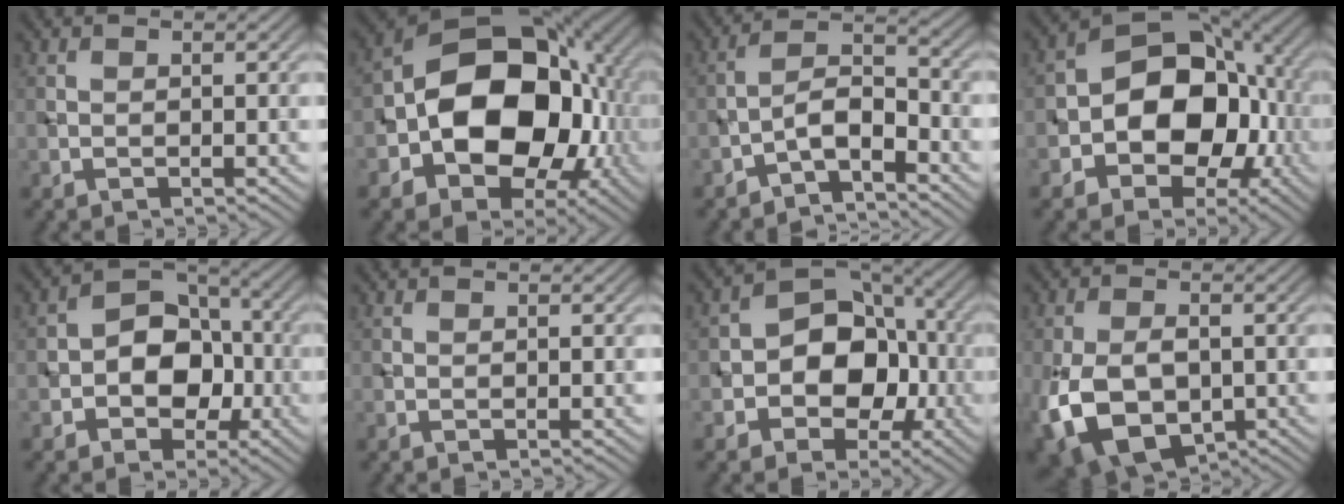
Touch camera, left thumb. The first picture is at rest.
{"total": 16.5, "force": [-2.2, 11.8, 11.4], "torque": [-0.159, -0.007, -0.049]}
{"total": 5.1, "force": [-3.5, 1.7, 3.3], "torque": [-0.061, 0.014, -0.074]}
{"total": 13.6, "force": [-2.0, 9.8, 9.1], "torque": [-0.143, -0.006, -0.047]}
{"total": 8.0, "force": [-1.7, 6.1, 5.0], "torque": [-0.064, 0.008, -0.049]}
{"total": 0.0}
{"total": 10.1, "force": [-1.9, 7.7, 6.2], "torque": [-0.069, 0.003, -0.055]}
{"total": 11.9, "force": [-3.9, 7.4, 8.4], "torque": [-0.163, -0.026, -0.051]}